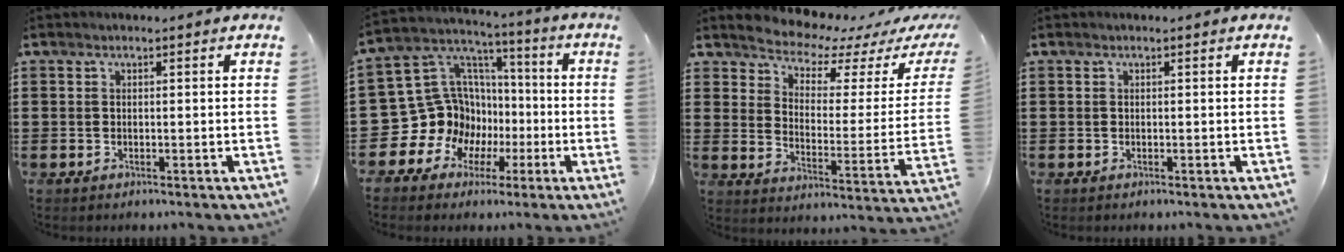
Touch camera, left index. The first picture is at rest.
{"total": 15.1, "force": [-2.4, 14.1, 4.8], "torque": [-0.156, -0.027, -0.013]}
{"total": 4.9, "force": [4.9, 0.6, 0.7], "torque": [-0.046, -0.041, 0.079]}
{"total": 0.0}